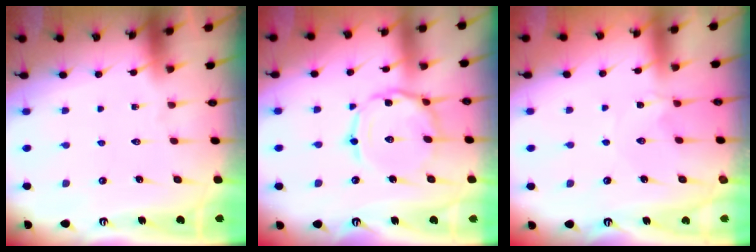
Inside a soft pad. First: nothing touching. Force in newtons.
{"total": 7.1, "press": 7.0, "slide": 0.3}
{"total": 0.0}